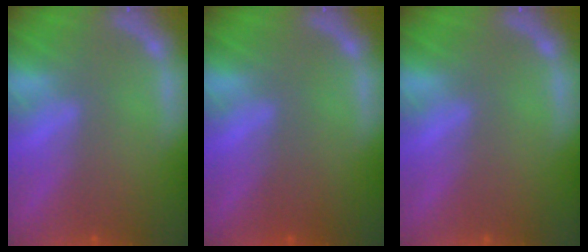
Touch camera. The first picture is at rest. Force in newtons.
{"total": 1.5}
{"total": 0.0}